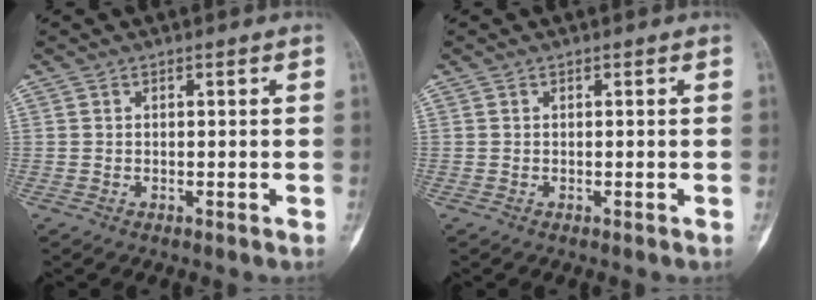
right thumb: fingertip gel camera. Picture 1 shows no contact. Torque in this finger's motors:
{"motor_torque": [-0.05, -0.26, 0.16, -0.28, -0.01]}